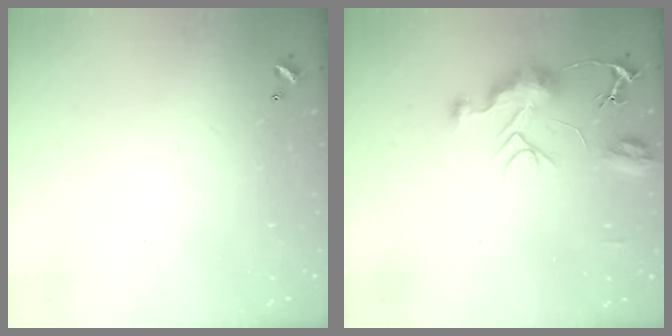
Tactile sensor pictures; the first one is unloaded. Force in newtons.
{"total": 9.2, "press": 9.2, "slide": 1.0}